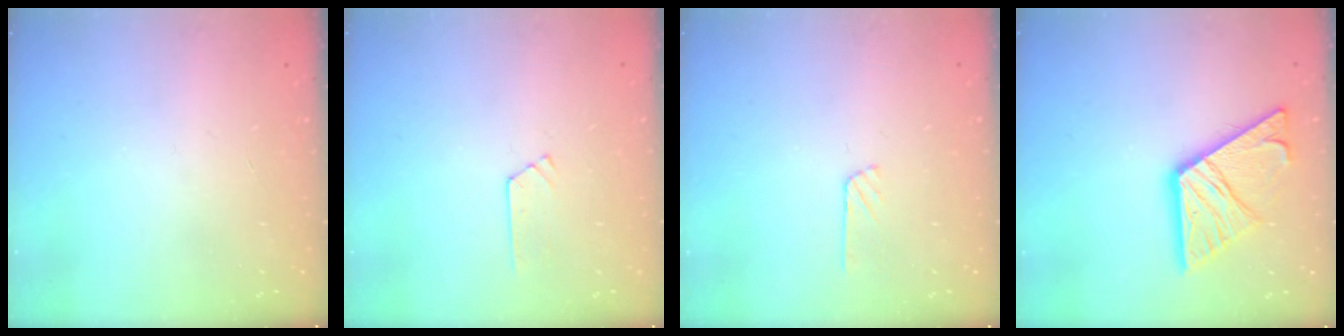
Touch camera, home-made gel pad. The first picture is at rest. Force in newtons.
{"total": 4.2, "press": 4.2, "slide": 0.4}
{"total": 3.3, "press": 3.3, "slide": 0.3}
{"total": 16.9, "press": 16.8, "slide": 1.9}